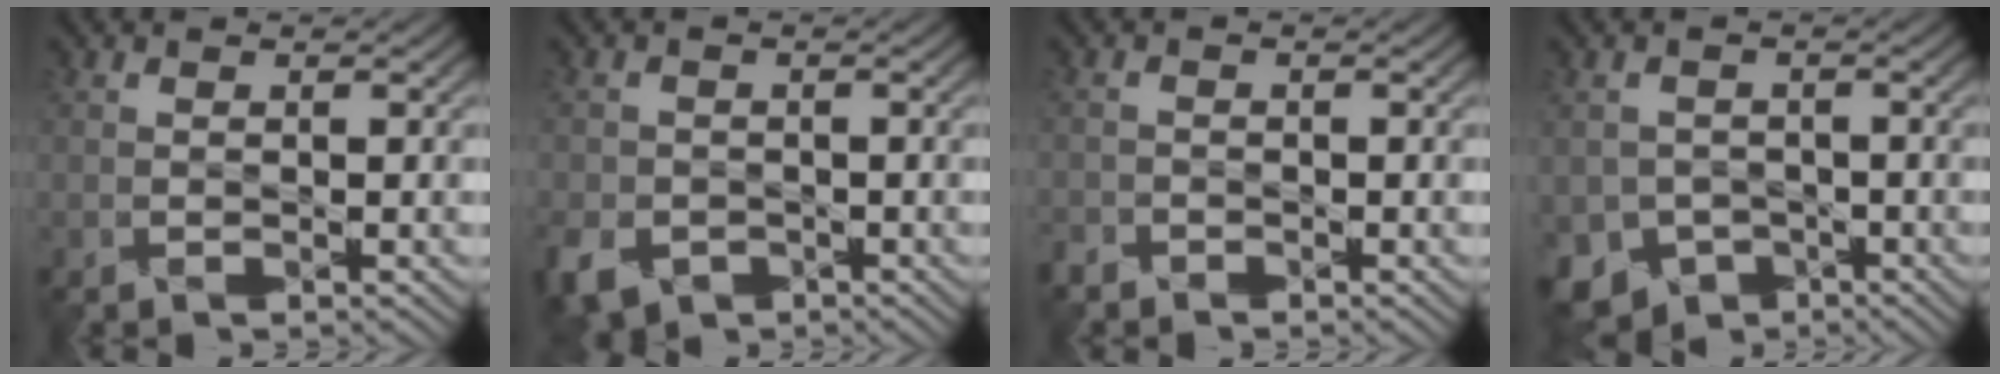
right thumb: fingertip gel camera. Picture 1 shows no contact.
{"total": 5.1, "force": [-2.8, 3.7, 2.2], "torque": [-0.058, -0.017, -0.054]}
{"total": 1.6, "force": [-1.4, 0.7, 0.1], "torque": [-0.006, -0.004, -0.035]}
{"total": 6.7, "force": [-3.7, 5.1, 2.3], "torque": [-0.047, -0.020, -0.065]}